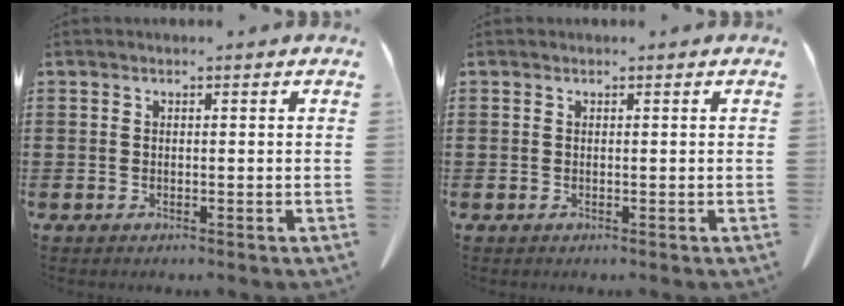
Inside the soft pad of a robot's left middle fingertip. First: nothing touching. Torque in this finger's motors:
{"motor_torque": [-0.29, 0.23, -0.05, -0.01]}